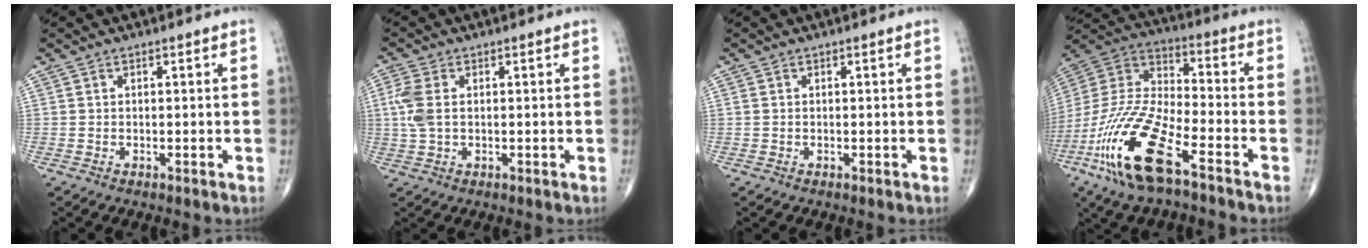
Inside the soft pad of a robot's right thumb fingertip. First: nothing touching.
{"total": 5.1, "force": [0.6, 3.0, 4.1], "torque": [-0.118, 0.007, 0.011]}
{"total": 0.5, "force": [0.1, 0.4, 0.4], "torque": [-0.011, 0.006, 0.006]}
{"total": 20.5, "force": [-11.0, 6.5, 16.0], "torque": [-0.359, 0.030, -0.215]}